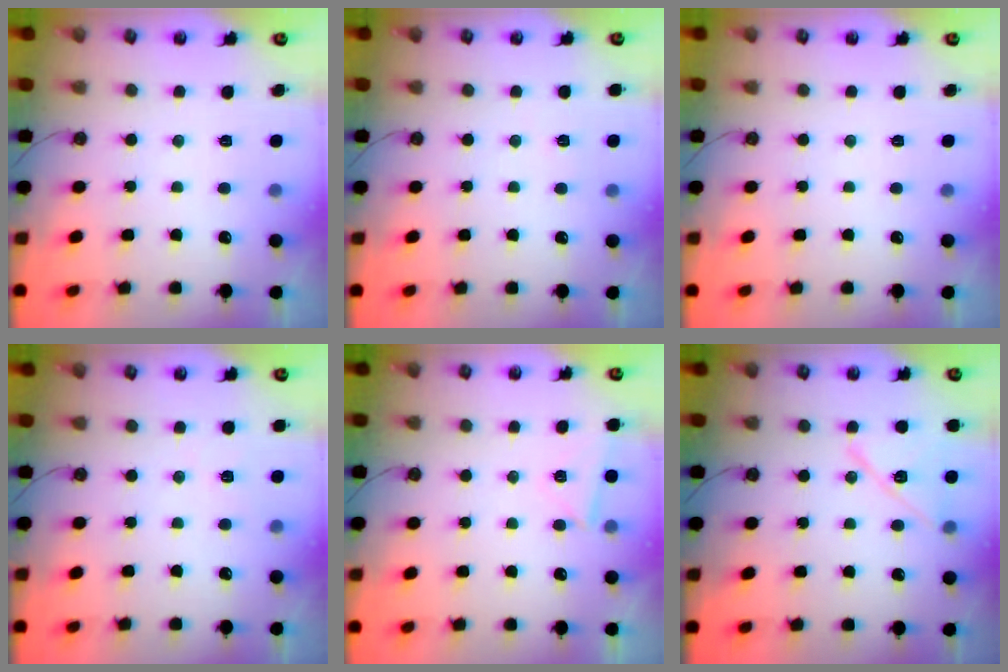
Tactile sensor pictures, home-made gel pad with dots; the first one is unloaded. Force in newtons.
{"total": 2.5, "press": 1.2, "slide": 2.2}
{"total": 0.0}
{"total": 2.8, "press": 2.8, "slide": 0.3}
{"total": 3.7, "press": 3.7, "slide": 0.3}
{"total": 13.3, "press": 12.7, "slide": 4.1}